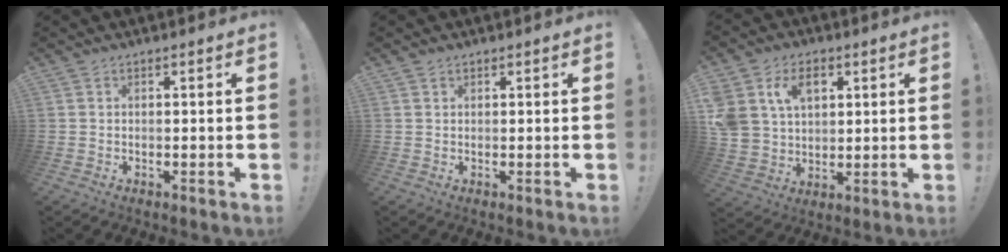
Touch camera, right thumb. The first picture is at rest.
{"total": 0.8, "force": [0.7, 0.4, 0.1], "torque": [0.002, -0.002, 0.013]}
{"total": 12.0, "force": [5.3, 9.1, 5.8], "torque": [-0.109, -0.013, 0.106]}